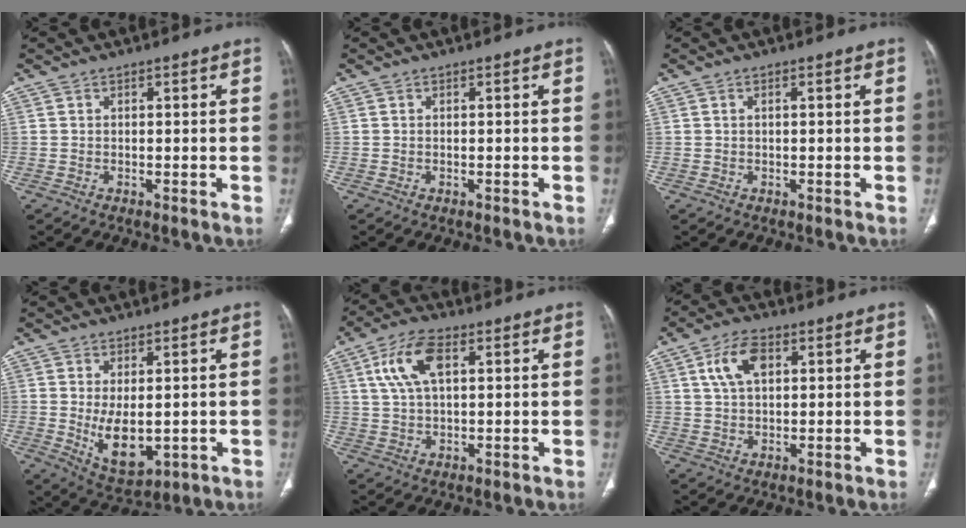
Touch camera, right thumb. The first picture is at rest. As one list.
[{"total": 0.0}, {"total": 0.6, "force": [0.1, 0.2, 0.5], "torque": [-0.015, 0.003, 0.003]}, {"total": 8.6, "force": [-0.8, 4.5, 7.3], "torque": [-0.109, -0.019, 0.008]}, {"total": 9.2, "force": [3.1, 4.5, 7.4], "torque": [-0.150, 0.008, 0.058]}, {"total": 7.3, "force": [2.5, 4.1, 5.5], "torque": [-0.102, 0.002, 0.048]}]